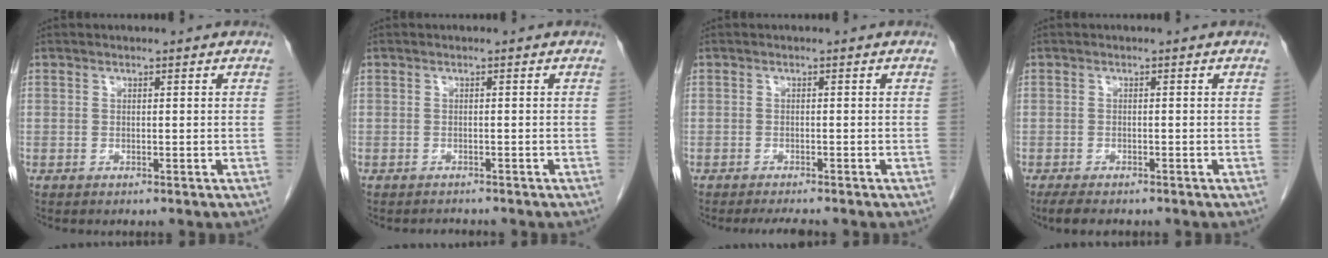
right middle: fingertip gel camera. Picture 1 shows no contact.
{"total": 1.2, "force": [-1.2, 0.2, 0.0], "torque": [-0.008, -0.007, -0.014]}
{"total": 3.0, "force": [-2.7, 0.2, 1.4], "torque": [-0.022, -0.009, -0.036]}
{"total": 3.6, "force": [-2.8, 1.1, 1.9], "torque": [-0.035, -0.010, -0.039]}